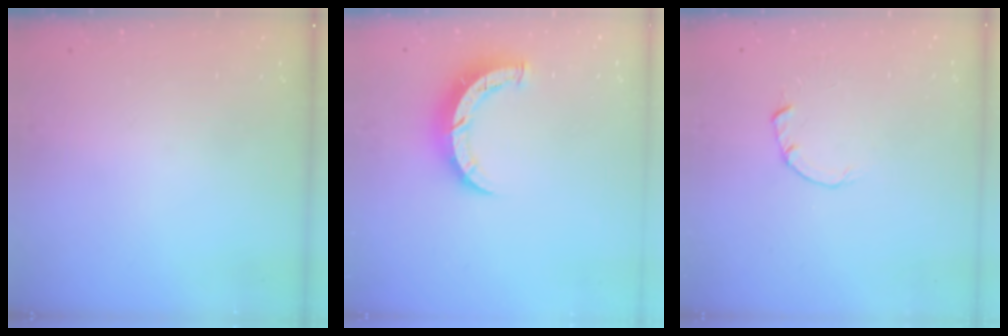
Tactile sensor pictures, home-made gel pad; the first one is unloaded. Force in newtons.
{"total": 7.5, "press": 7.5, "slide": 0.6}
{"total": 1.8, "press": 1.7, "slide": 0.3}